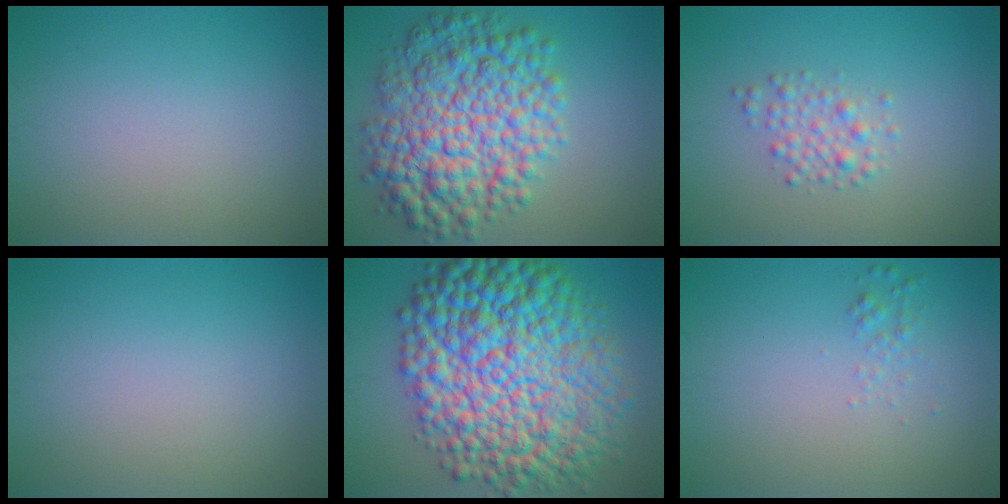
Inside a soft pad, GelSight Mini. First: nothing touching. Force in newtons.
{"total": 10.7, "press": 10.7, "slide": 0.1}
{"total": 2.1, "press": 2.1, "slide": 0.0}
{"total": 0.0}
{"total": 17.2, "press": 17.2, "slide": 0.0}
{"total": 1.0, "press": 1.0, "slide": 0.0}